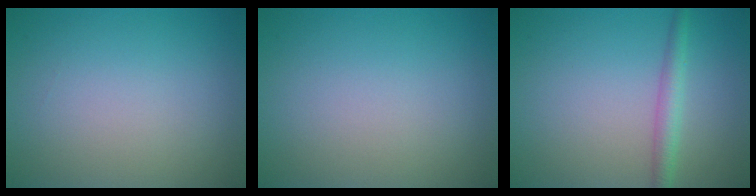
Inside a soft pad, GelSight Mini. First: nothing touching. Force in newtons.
{"total": 0.0}
{"total": 2.3, "press": 2.3, "slide": 0.1}